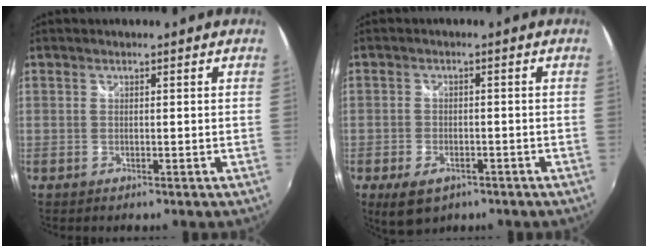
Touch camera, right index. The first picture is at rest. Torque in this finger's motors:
{"motor_torque": [0.70, -0.60, 0.07, 0.02]}